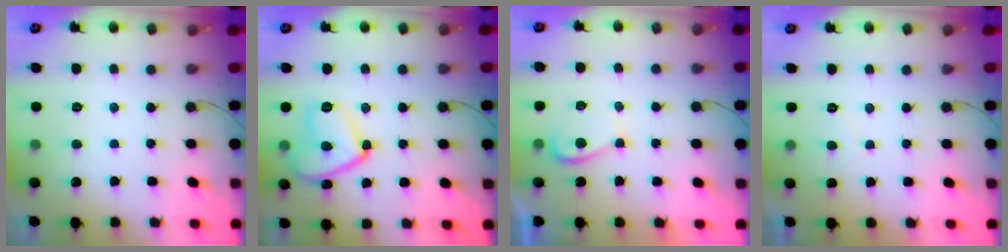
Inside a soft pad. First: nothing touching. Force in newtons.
{"total": 12.2, "press": 12.1, "slide": 0.9}
{"total": 2.3, "press": 2.3, "slide": 0.5}
{"total": 0.6, "press": 0.3, "slide": 0.5}